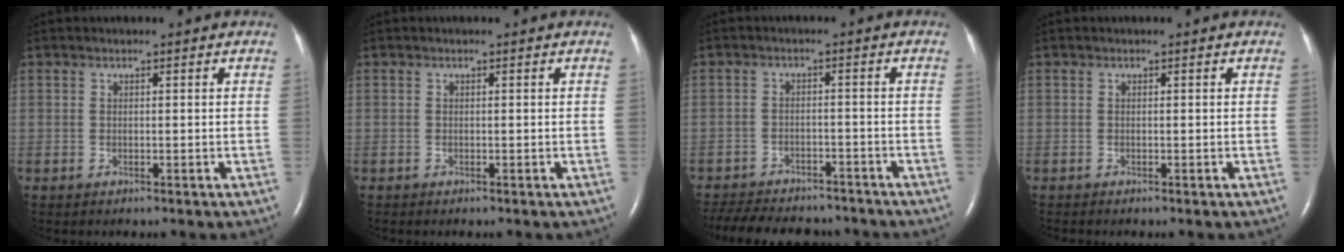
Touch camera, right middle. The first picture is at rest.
{"total": 0.0}
{"total": 15.3, "force": [-13.5, 4.8, 5.3], "torque": [-0.127, -0.007, -0.184]}
{"total": 0.0}